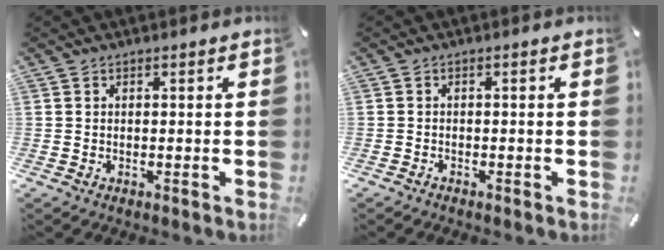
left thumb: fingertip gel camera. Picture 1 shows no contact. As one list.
[{"total": 0.8, "force": [-0.8, 0.2, 0.1], "torque": [-0.004, 0.001, -0.017]}]